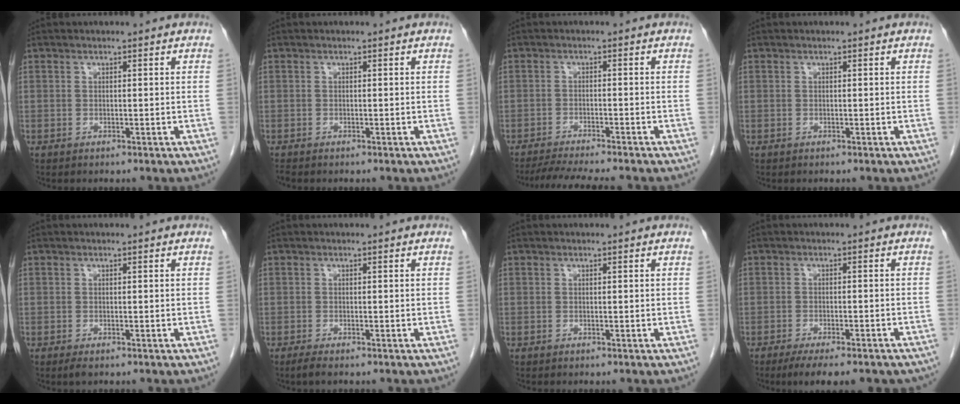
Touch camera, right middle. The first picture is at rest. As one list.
[{"total": 0.5, "force": [-0.5, 0.1, 0.2], "torque": [-0.006, -0.002, -0.010]}, {"total": 9.0, "force": [-8.0, 0.1, 4.2], "torque": [-0.058, -0.014, -0.124]}, {"total": 0.0}, {"total": 1.1, "force": [-0.7, 0.3, 0.8], "torque": [-0.012, -0.002, -0.008]}, {"total": 1.4, "force": [-1.1, 0.1, 0.9], "torque": [-0.027, -0.007, -0.021]}, {"total": 0.0}, {"total": 10.8, "force": [-8.6, 2.6, 6.0], "torque": [-0.071, -0.007, -0.112]}]